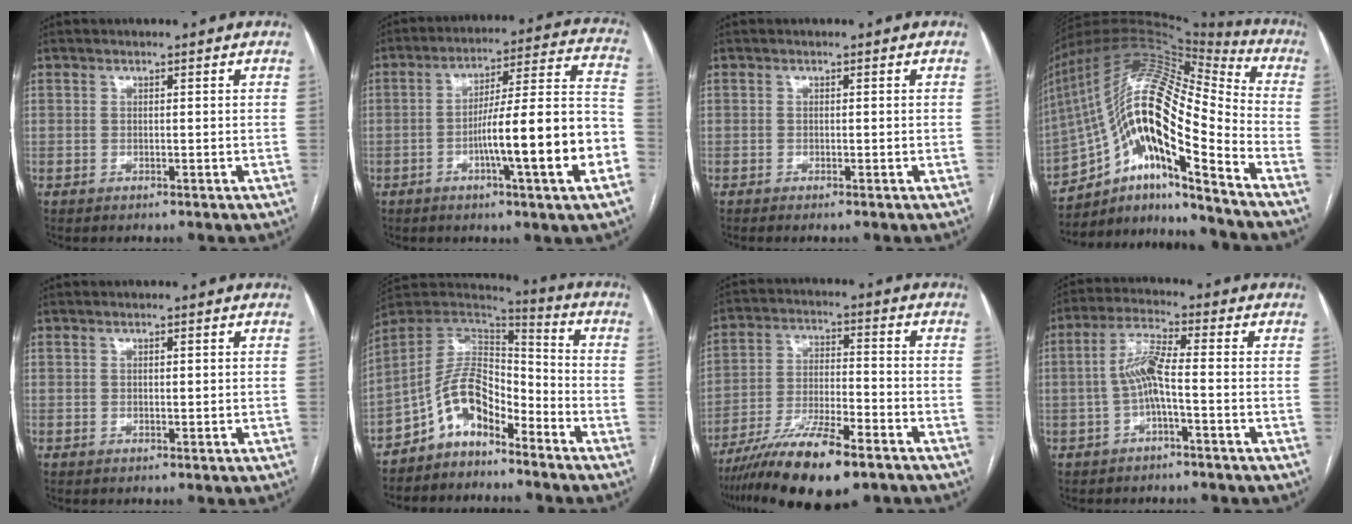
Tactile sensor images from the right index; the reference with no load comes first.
{"total": 16.9, "force": [-5.4, 0.0, 16.0], "torque": [-0.225, 0.015, -0.082]}
{"total": 0.6, "force": [-0.5, -0.1, 0.3], "torque": [-0.005, -0.002, -0.012]}
{"total": 22.9, "force": [-11.9, 4.9, 18.9], "torque": [-0.348, 0.022, -0.207]}
{"total": 0.7, "force": [0.2, 0.2, 0.6], "torque": [-0.010, -0.001, 0.001]}
{"total": 10.3, "force": [-6.6, 5.0, 6.1], "torque": [-0.113, 0.036, -0.128]}
{"total": 15.0, "force": [-10.3, 2.8, 10.5], "torque": [-0.194, -0.027, -0.183]}
{"total": 5.8, "force": [-1.1, 0.5, 5.7], "torque": [-0.115, 0.016, -0.023]}